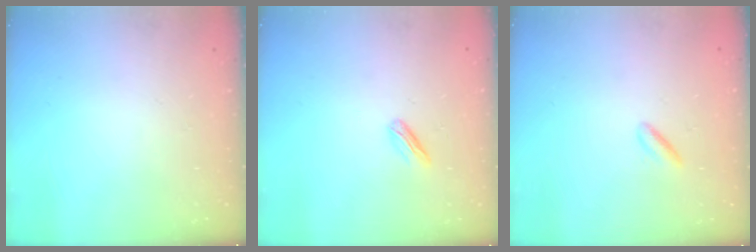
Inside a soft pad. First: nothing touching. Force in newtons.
{"total": 2.3, "press": 2.2, "slide": 0.7}
{"total": 1.8, "press": 1.6, "slide": 0.8}